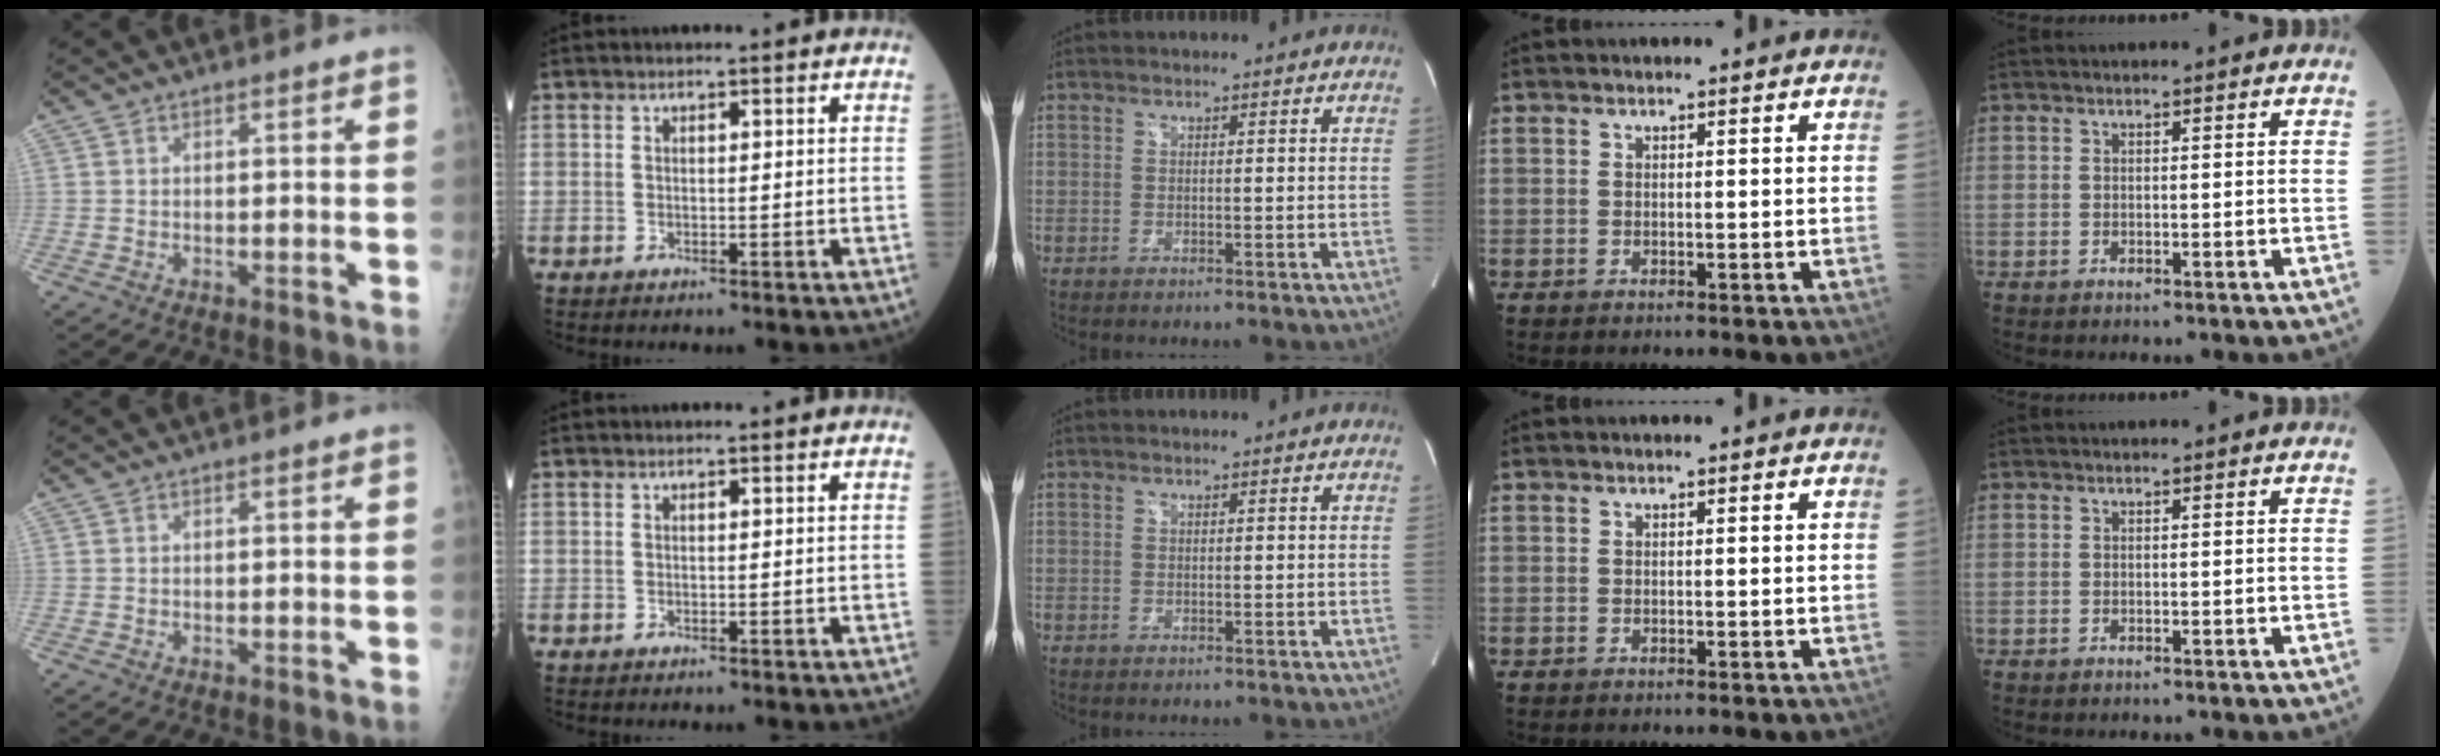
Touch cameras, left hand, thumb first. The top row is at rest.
{}